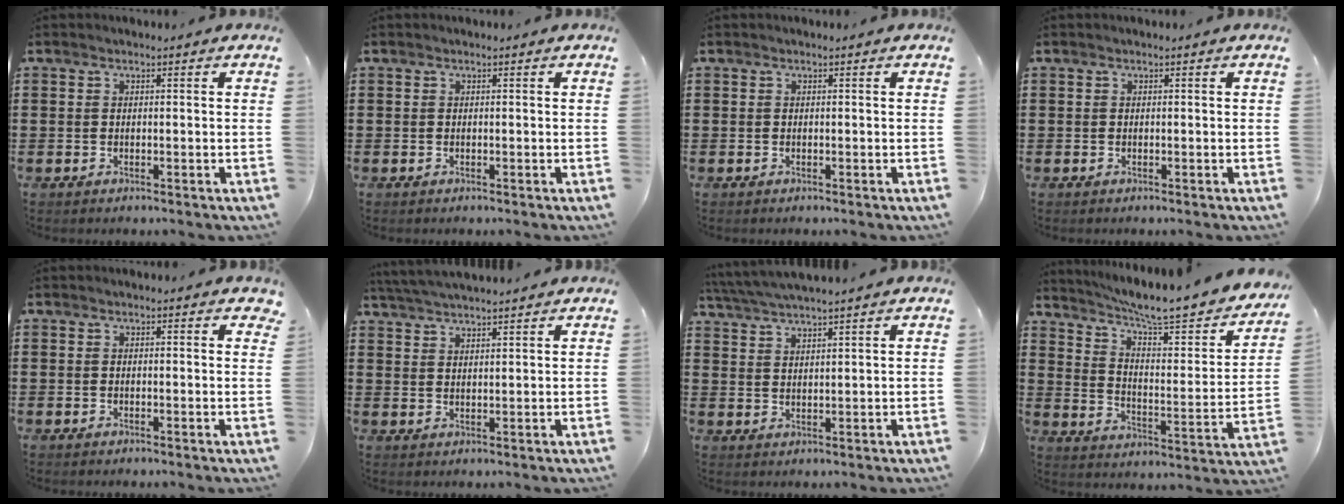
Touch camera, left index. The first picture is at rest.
{"total": 0.0}
{"total": 0.0}
{"total": 0.0}
{"total": 0.5, "force": [0.3, 0.2, 0.4], "torque": [-0.001, 0.001, 0.003]}
{"total": 3.8, "force": [3.7, -0.3, 0.7], "torque": [-0.025, -0.009, 0.068]}
{"total": 4.0, "force": [3.8, -0.5, 1.0], "torque": [-0.033, -0.012, 0.068]}
{"total": 7.5, "force": [6.4, 0.4, 3.9], "torque": [-0.089, -0.054, 0.100]}